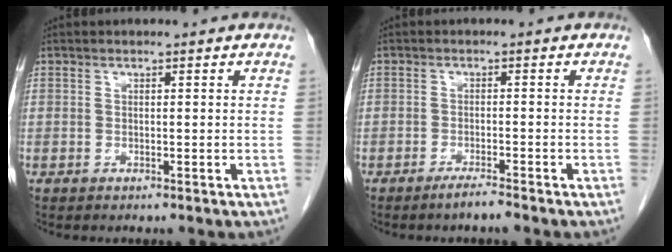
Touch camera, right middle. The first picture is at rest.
{"total": 2.1, "force": [-1.8, -0.2, 1.1], "torque": [-0.025, -0.004, -0.034]}